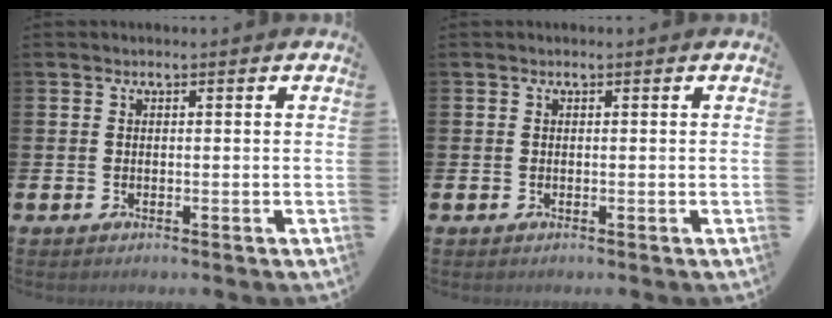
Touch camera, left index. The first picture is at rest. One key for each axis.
{"total": 0.0}